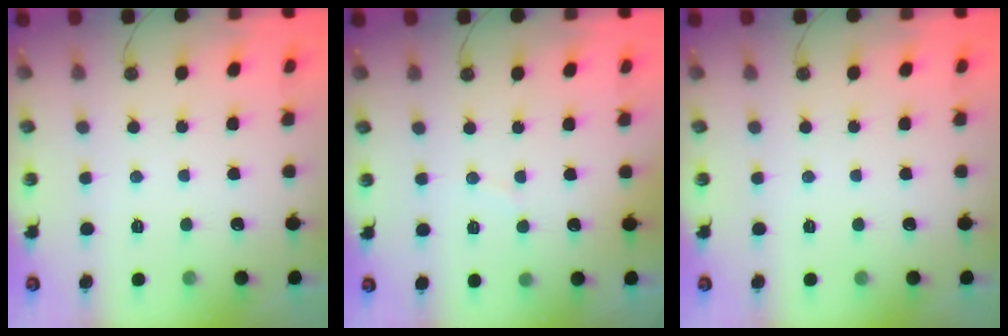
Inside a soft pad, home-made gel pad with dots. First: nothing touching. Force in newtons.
{"total": 2.6, "press": 2.6, "slide": 0.3}
{"total": 0.0}